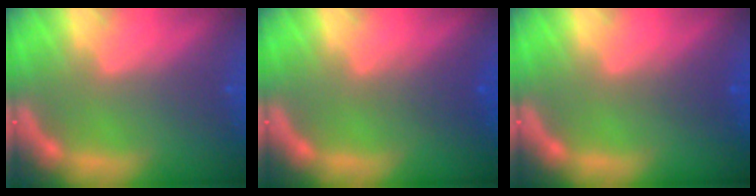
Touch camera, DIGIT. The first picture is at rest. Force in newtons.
{"total": 1.9}
{"total": 1.5}